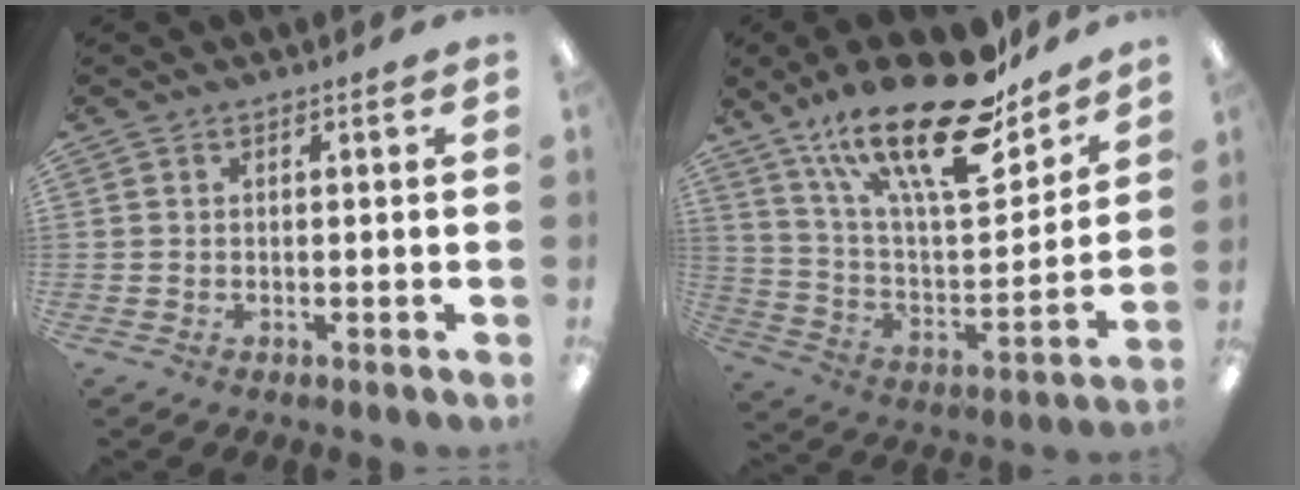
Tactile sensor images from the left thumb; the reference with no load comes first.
{"total": 26.9, "force": [18.6, 9.0, 17.2], "torque": [-0.287, -0.113, 0.314]}